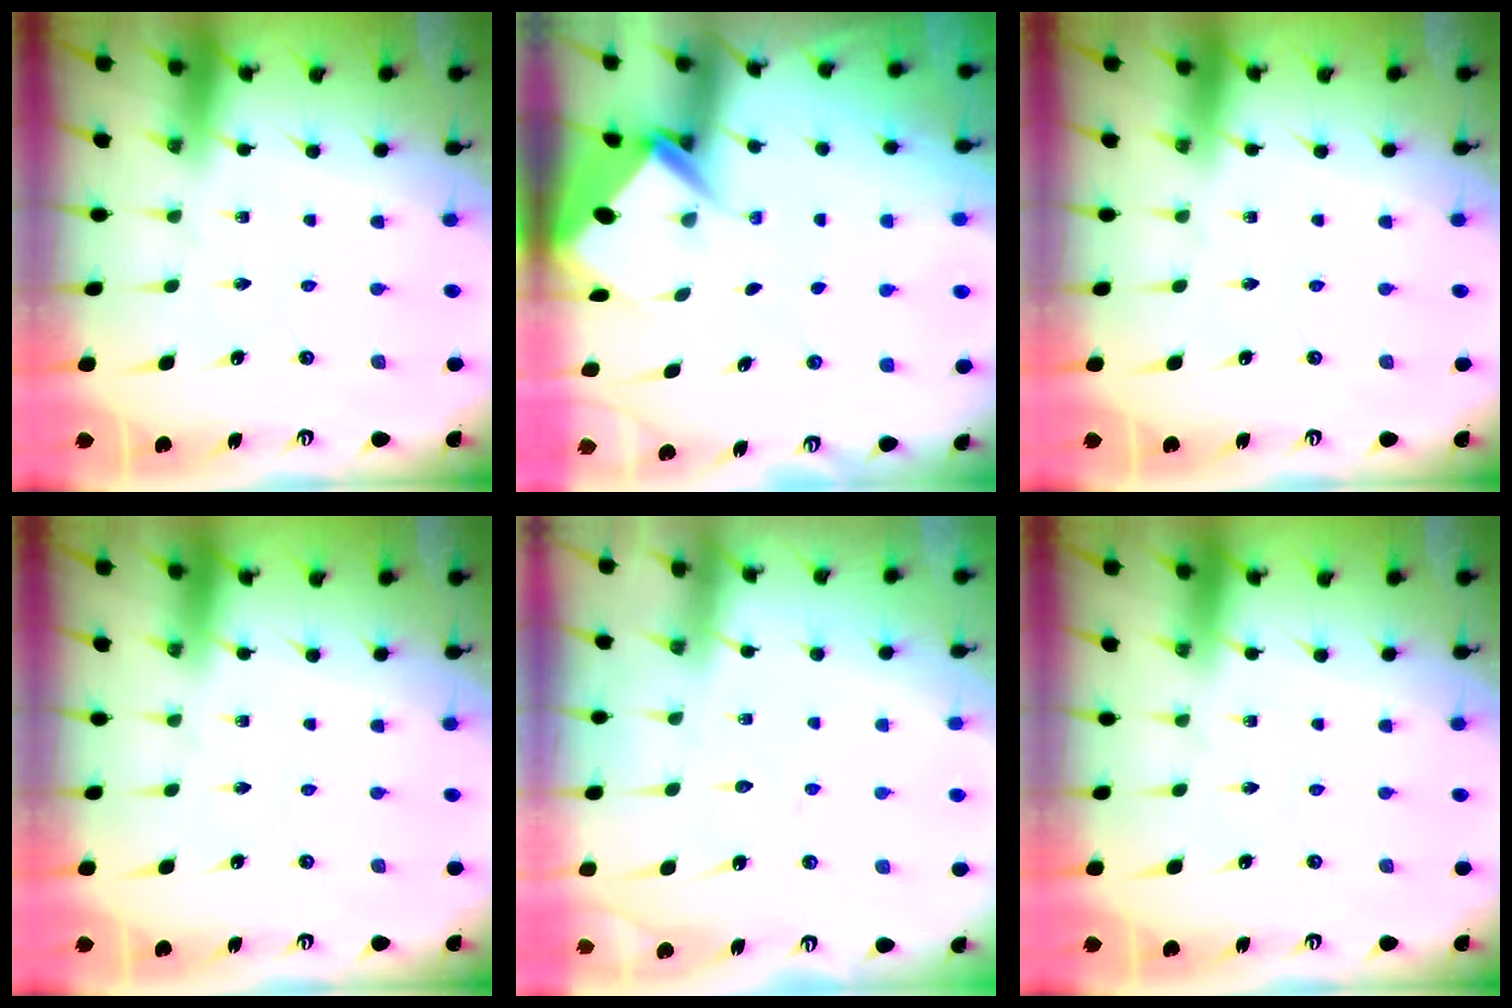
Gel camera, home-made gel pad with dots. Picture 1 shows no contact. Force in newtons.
{"total": 4.9, "press": 4.9, "slide": 0.3}
{"total": 0.0}
{"total": 0.0}
{"total": 5.0, "press": 5.0, "slide": 0.5}
{"total": 0.0}